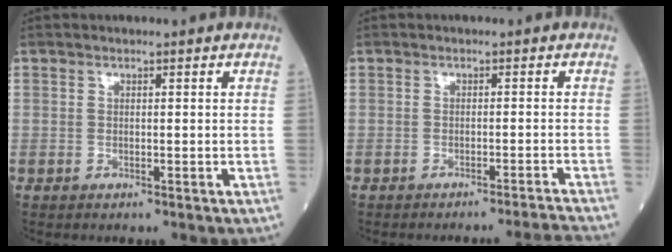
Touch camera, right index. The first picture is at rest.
{"total": 5.5, "force": [-4.8, -2.6, 0.4], "torque": [0.006, -0.005, -0.061]}